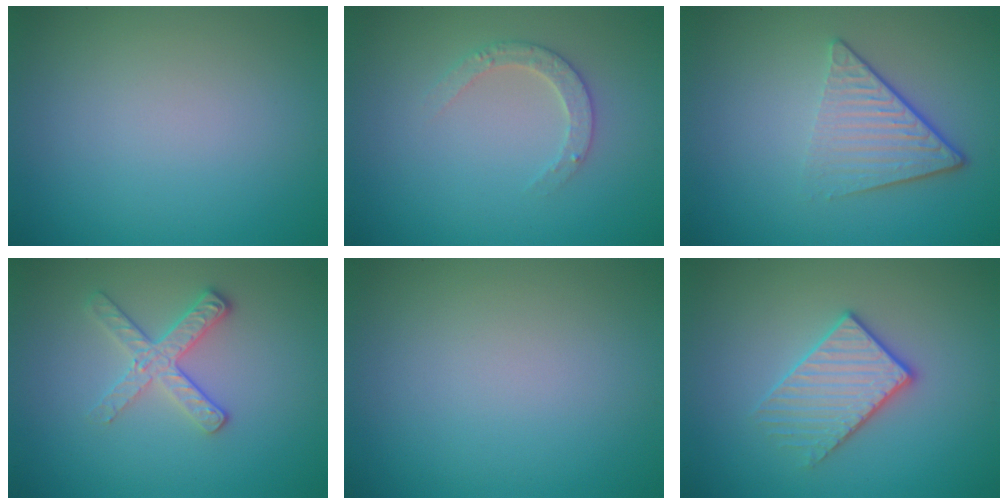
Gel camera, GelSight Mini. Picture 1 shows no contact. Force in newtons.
{"total": 2.1, "press": 2.1, "slide": 0.3}
{"total": 4.7, "press": 3.0, "slide": 3.7}
{"total": 2.7, "press": 2.4, "slide": 1.2}
{"total": 0.0}
{"total": 3.2, "press": 3.0, "slide": 1.2}